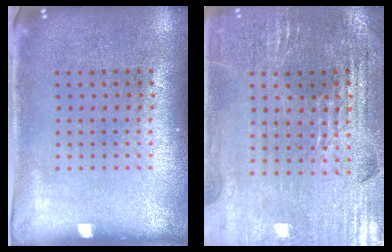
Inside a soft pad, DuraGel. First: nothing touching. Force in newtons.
{"total": 2.9, "press": 2.8, "slide": 0.5}